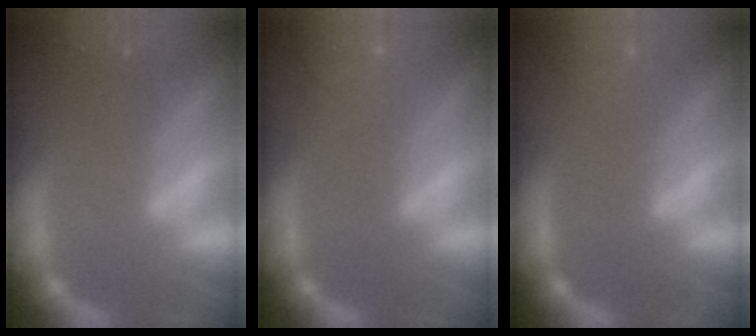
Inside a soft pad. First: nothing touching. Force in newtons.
{"total": 5.1}
{"total": 4.0}